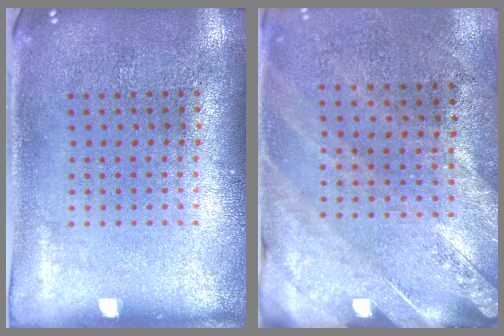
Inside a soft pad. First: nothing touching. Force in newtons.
{"total": 2.4, "press": 2.0, "slide": 1.3}